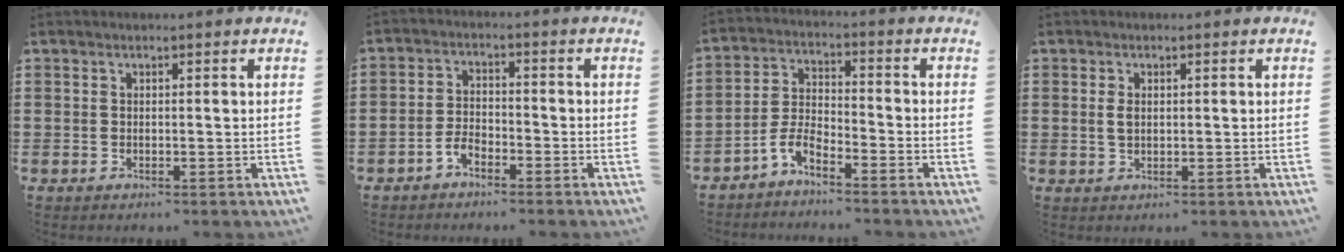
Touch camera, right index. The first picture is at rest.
{"total": 3.2, "force": [-2.4, 1.4, 1.5], "torque": [-0.047, 0.000, -0.053]}
{"total": 4.6, "force": [-4.1, 0.9, 2.0], "torque": [-0.061, -0.001, -0.089]}
{"total": 2.0, "force": [0.4, 1.0, 1.6], "torque": [-0.035, 0.007, 0.007]}